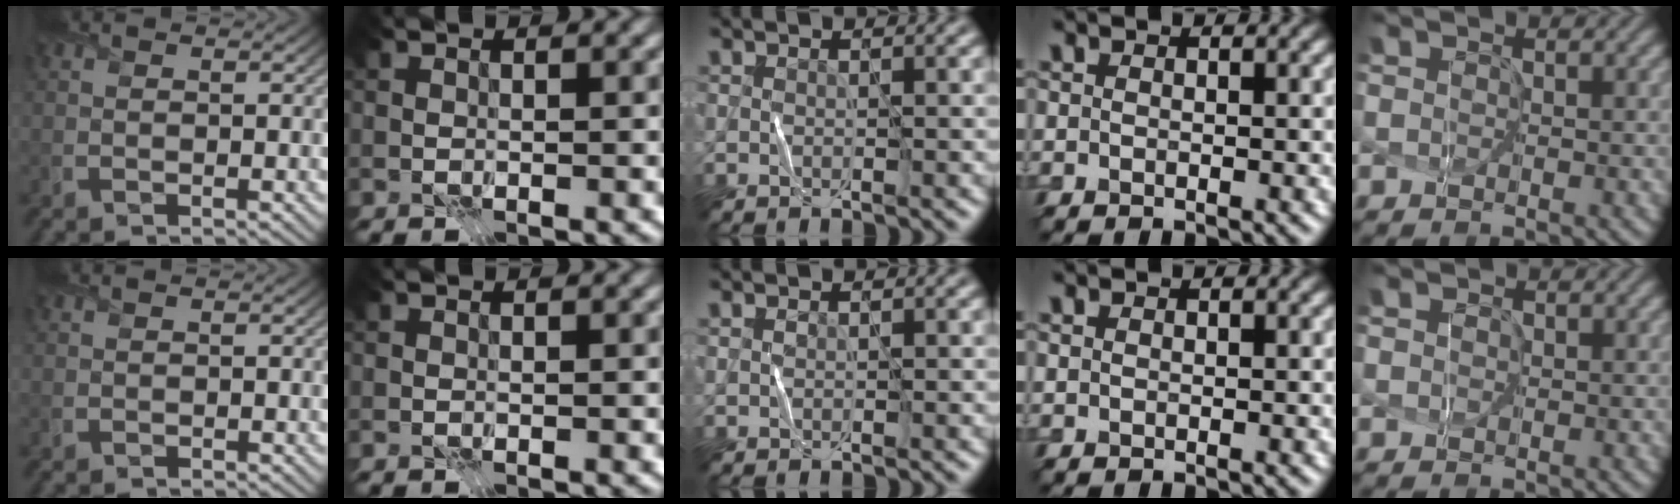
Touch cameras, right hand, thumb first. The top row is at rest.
{"little": {"total": 1.3, "force": [0.6, 1.0, 0.6], "torque": [-0.001, 0.015, -0.002]}}